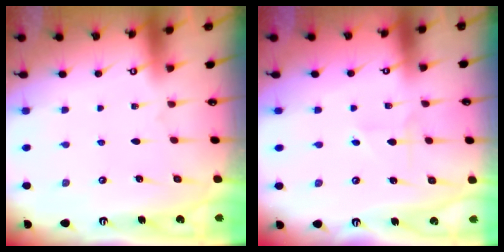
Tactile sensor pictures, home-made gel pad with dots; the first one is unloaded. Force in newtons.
{"total": 2.9, "press": 2.8, "slide": 0.4}